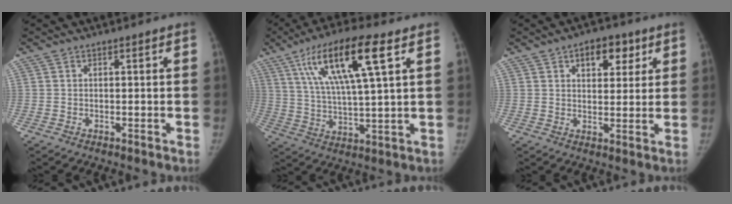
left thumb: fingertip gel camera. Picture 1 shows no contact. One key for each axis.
{"total": 16.6, "fx": 7.3, "fy": 3.3, "fz": 14.5, "tx": -0.275, "ty": -0.011, "tz": 0.130}
{"total": 7.7, "fx": 3.7, "fy": 4.6, "fz": 5.0, "tx": -0.037, "ty": -0.011, "tz": 0.050}